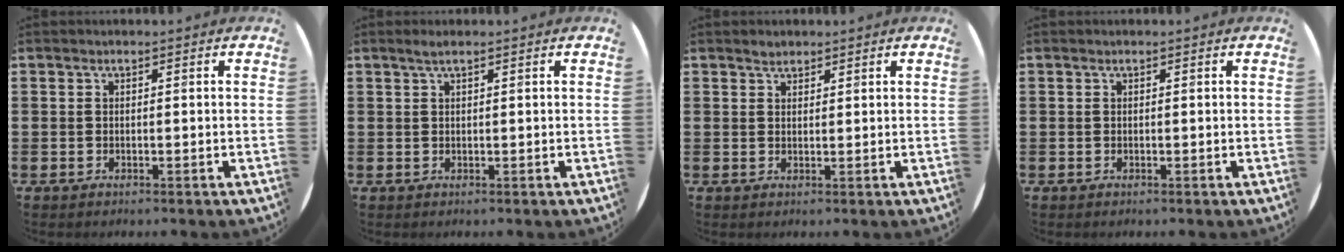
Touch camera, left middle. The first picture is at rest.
{"total": 1.1, "force": [0.7, 0.0, 0.8], "torque": [-0.014, 0.004, 0.012]}
{"total": 1.3, "force": [1.3, 0.5, 0.1], "torque": [0.006, 0.000, 0.022]}
{"total": 0.0}